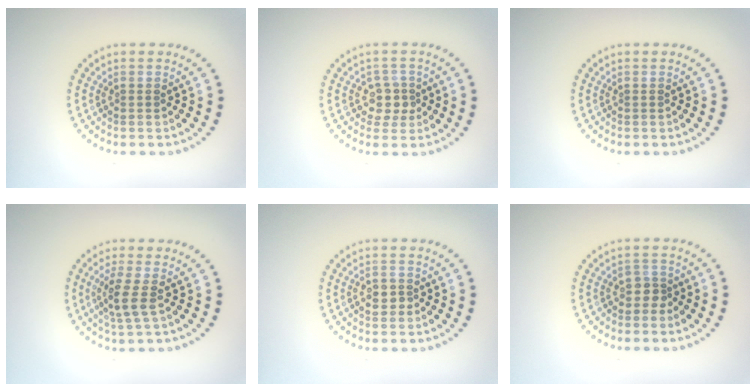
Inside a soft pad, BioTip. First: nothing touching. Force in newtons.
{"total": 2.3, "press": 2.0, "slide": 1.1}
{"total": 0.0}
{"total": 2.6, "press": 2.1, "slide": 1.5}
{"total": 1.6, "press": 1.6, "slide": 0.2}
{"total": 1.4, "press": 1.1, "slide": 0.9}